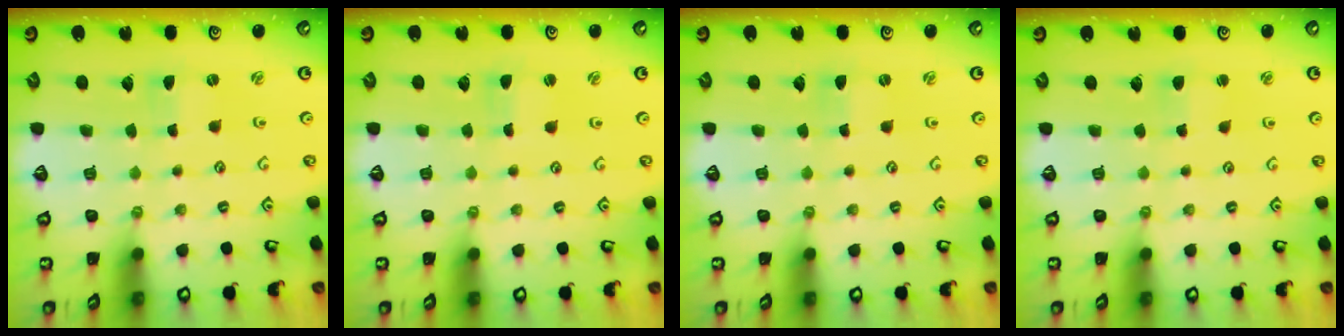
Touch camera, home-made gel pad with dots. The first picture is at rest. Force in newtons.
{"total": 1.3, "press": 1.3, "slide": 0.1}
{"total": 0.0}
{"total": 2.7, "press": 2.6, "slide": 0.4}